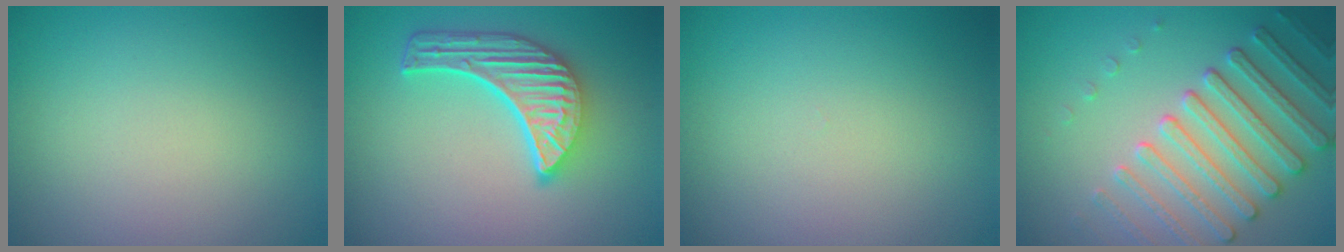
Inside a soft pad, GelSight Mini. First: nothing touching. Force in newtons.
{"total": 6.0, "press": 4.6, "slide": 3.9}
{"total": 0.0}
{"total": 4.9, "press": 4.7, "slide": 1.3}